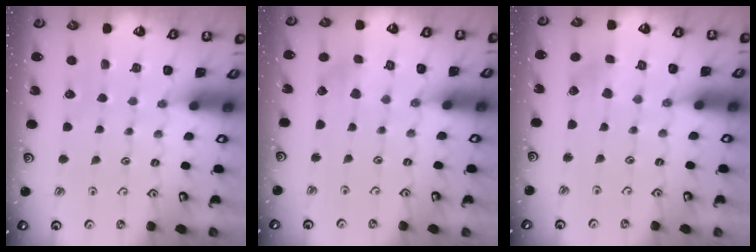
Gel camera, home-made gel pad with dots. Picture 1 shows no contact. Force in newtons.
{"total": 2.1, "press": 2.1, "slide": 0.2}
{"total": 2.3, "press": 2.2, "slide": 0.4}